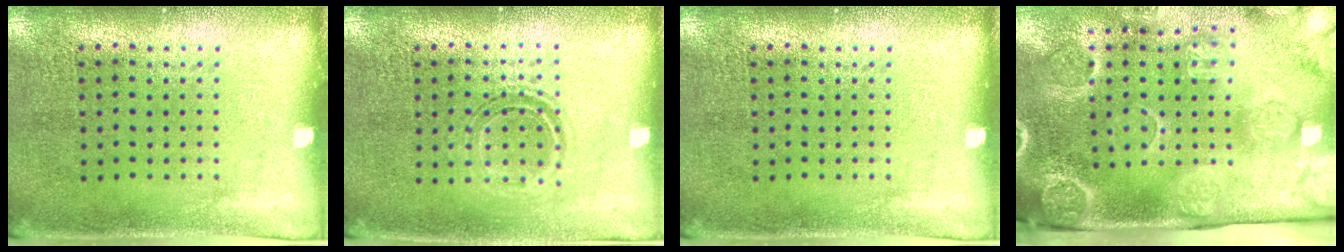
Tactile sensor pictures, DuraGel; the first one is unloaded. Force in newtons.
{"total": 1.2, "press": 0.9, "slide": 0.7}
{"total": 0.0}
{"total": 4.3, "press": 3.4, "slide": 2.7}